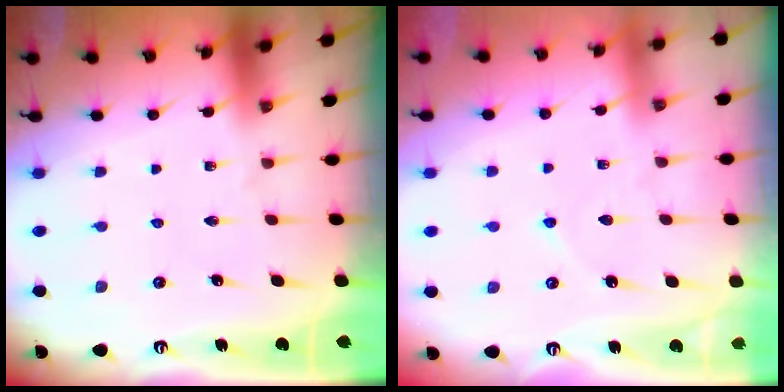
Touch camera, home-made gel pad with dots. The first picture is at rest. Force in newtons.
{"total": 3.6, "press": 3.6, "slide": 0.5}